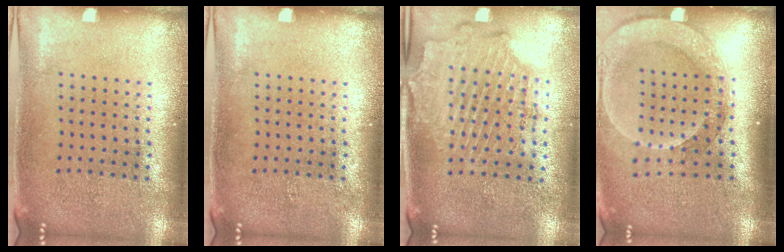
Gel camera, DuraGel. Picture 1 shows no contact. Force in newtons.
{"total": 0.0}
{"total": 1.9, "press": 1.7, "slide": 0.8}
{"total": 2.5, "press": 2.0, "slide": 1.5}